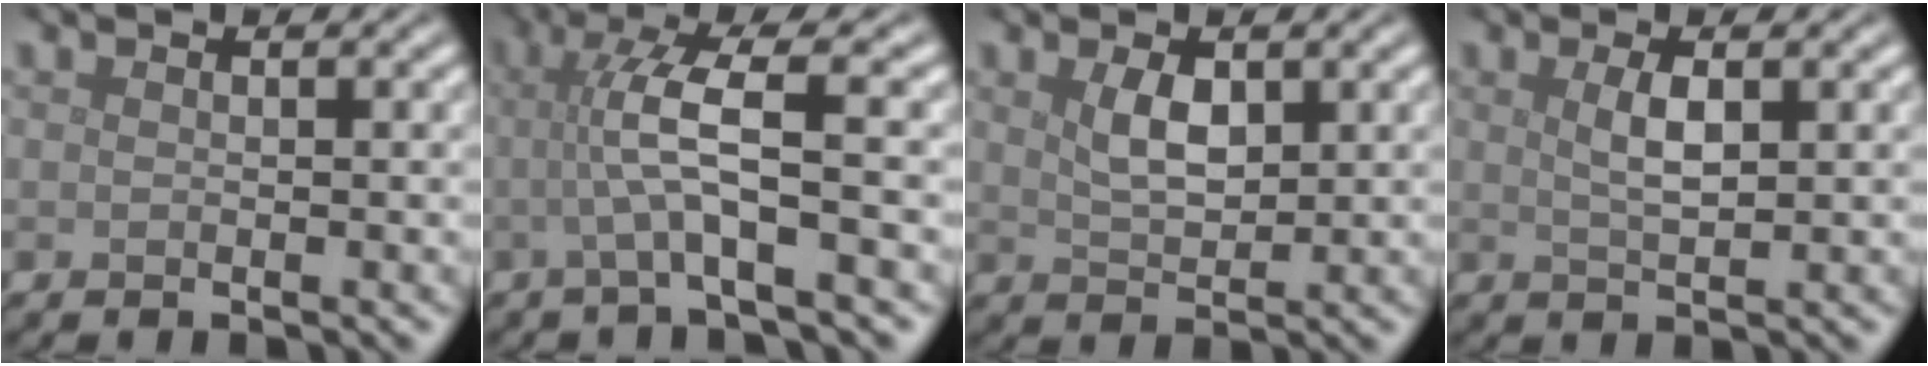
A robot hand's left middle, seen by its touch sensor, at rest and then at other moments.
{"total": 4.7, "force": [0.0, 0.4, 4.7], "torque": [-0.091, 0.007, -0.002]}
{"total": 2.5, "force": [1.0, 1.2, 1.9], "torque": [-0.042, -0.002, 0.024]}
{"total": 2.1, "force": [0.7, 0.6, 1.9], "torque": [-0.036, 0.000, 0.015]}